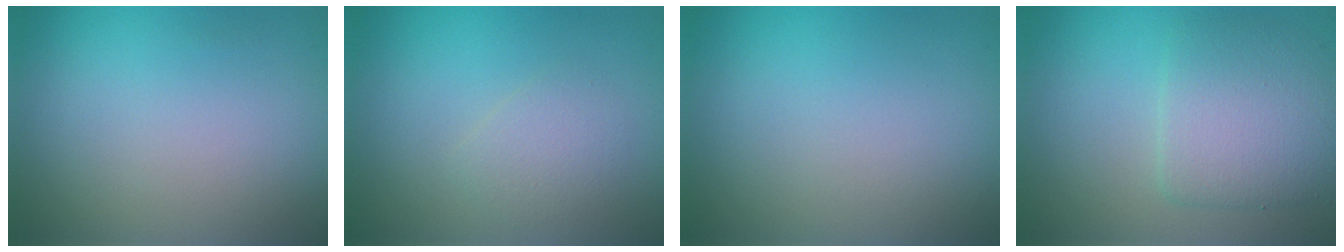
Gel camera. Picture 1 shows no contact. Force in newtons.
{"total": 1.8, "press": 1.8, "slide": 0.1}
{"total": 0.0}
{"total": 4.9, "press": 4.8, "slide": 0.3}